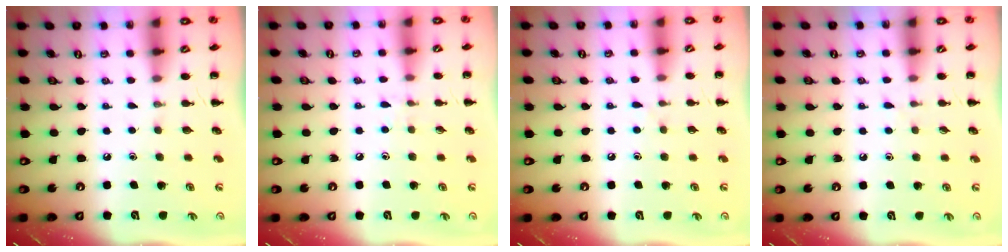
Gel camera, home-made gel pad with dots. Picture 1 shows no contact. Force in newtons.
{"total": 5.3, "press": 4.8, "slide": 2.1}
{"total": 3.1, "press": 2.8, "slide": 1.4}
{"total": 3.6, "press": 3.4, "slide": 1.3}